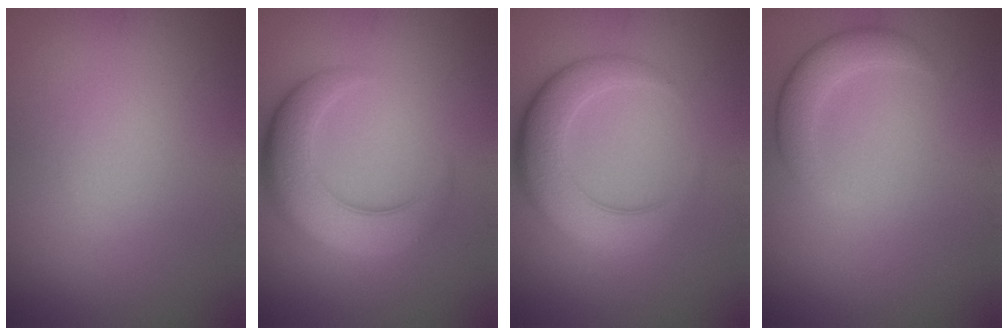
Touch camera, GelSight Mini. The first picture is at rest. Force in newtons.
{"total": 6.4, "press": 6.4, "slide": 0.3}
{"total": 5.8, "press": 5.8, "slide": 0.5}
{"total": 2.7, "press": 2.7, "slide": 0.4}